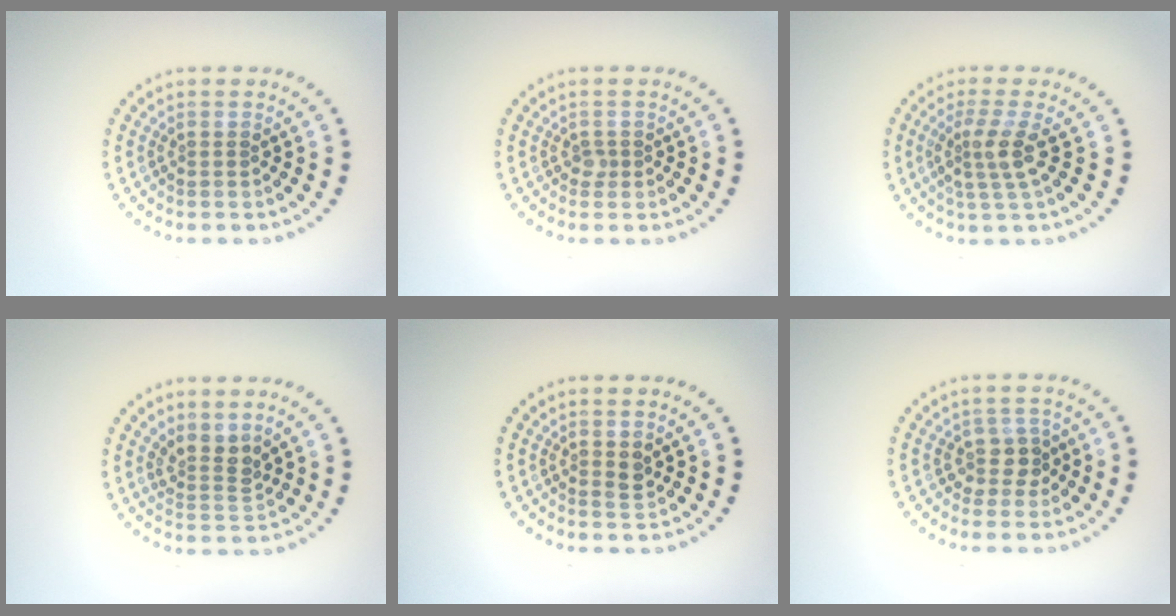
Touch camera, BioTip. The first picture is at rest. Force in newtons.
{"total": 0.8, "press": 0.5, "slide": 0.6}
{"total": 2.9, "press": 2.3, "slide": 1.8}
{"total": 2.6, "press": 1.9, "slide": 1.7}
{"total": 1.0, "press": 1.0, "slide": 0.3}
{"total": 2.3, "press": 1.8, "slide": 1.5}